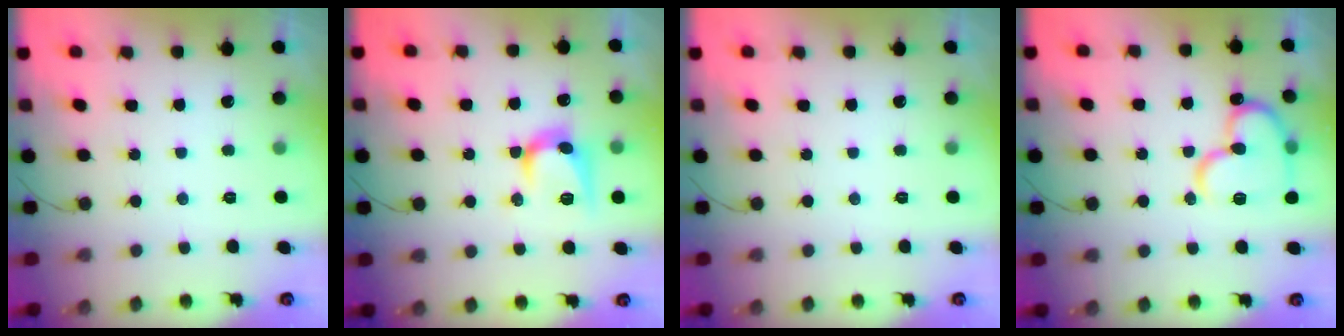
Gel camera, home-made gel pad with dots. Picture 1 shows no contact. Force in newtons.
{"total": 11.0, "press": 11.0, "slide": 0.7}
{"total": 0.0}
{"total": 16.4, "press": 16.3, "slide": 2.0}